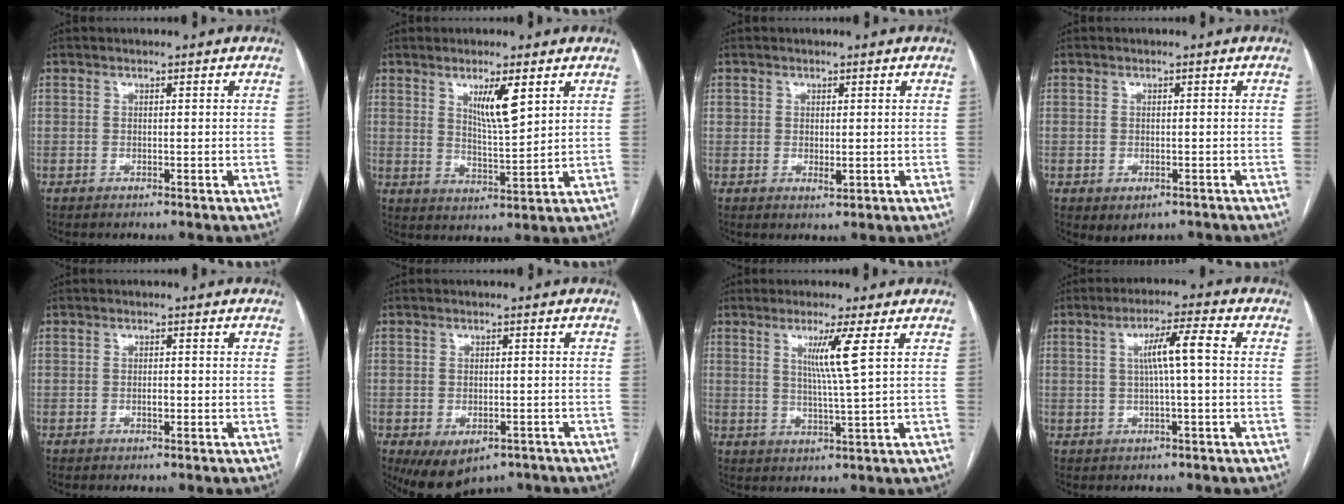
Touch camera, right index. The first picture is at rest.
{"total": 6.5, "force": [3.2, 0.9, 5.7], "torque": [-0.101, -0.011, 0.059]}
{"total": 2.1, "force": [-0.1, 1.3, 1.6], "torque": [-0.026, -0.002, 0.003]}
{"total": 2.8, "force": [-1.5, 1.8, 1.6], "torque": [-0.020, -0.002, -0.007]}
{"total": 1.1, "force": [-0.3, 0.5, 0.9], "torque": [-0.016, 0.001, -0.004]}
{"total": 7.9, "force": [-4.8, 4.6, 4.2], "torque": [-0.060, -0.001, -0.061]}
{"total": 5.6, "force": [2.0, -1.5, 5.0], "torque": [-0.093, -0.013, 0.040]}
{"total": 6.1, "force": [0.8, 0.0, 6.1], "torque": [-0.105, 0.013, 0.013]}